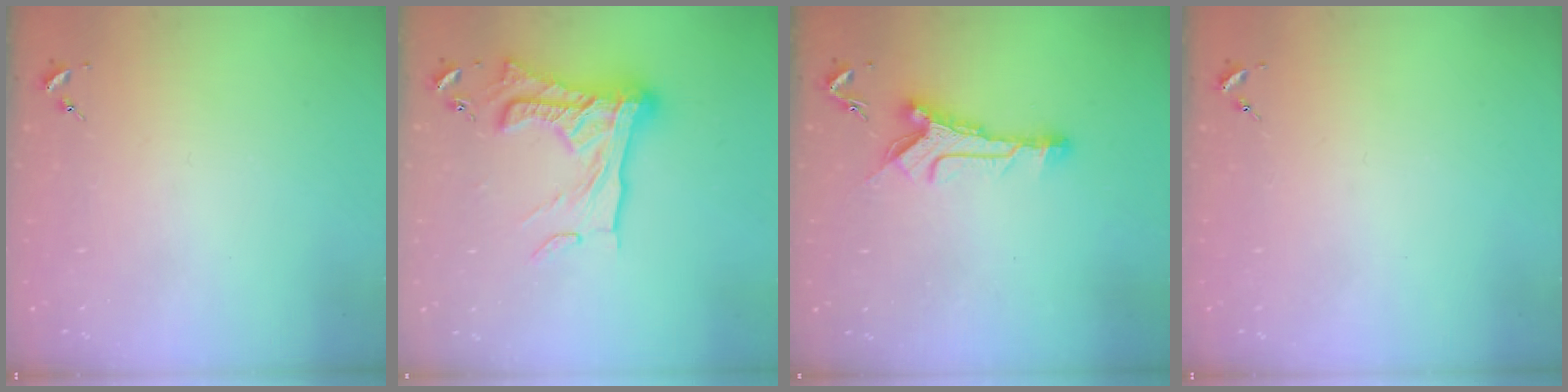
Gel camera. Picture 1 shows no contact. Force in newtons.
{"total": 24.7, "press": 24.6, "slide": 2.0}
{"total": 10.9, "press": 10.9, "slide": 0.5}
{"total": 0.0}